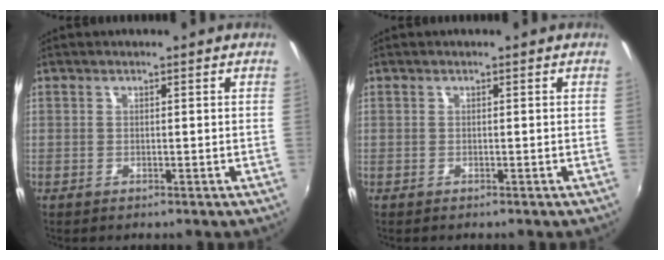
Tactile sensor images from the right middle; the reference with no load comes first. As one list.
[{"total": 0.0}]